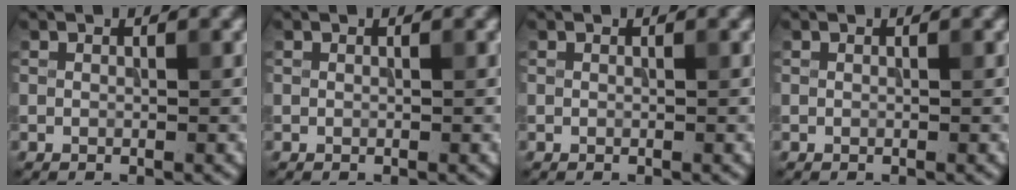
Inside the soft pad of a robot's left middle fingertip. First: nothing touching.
{"total": 0.0}
{"total": 0.0}
{"total": 0.0}